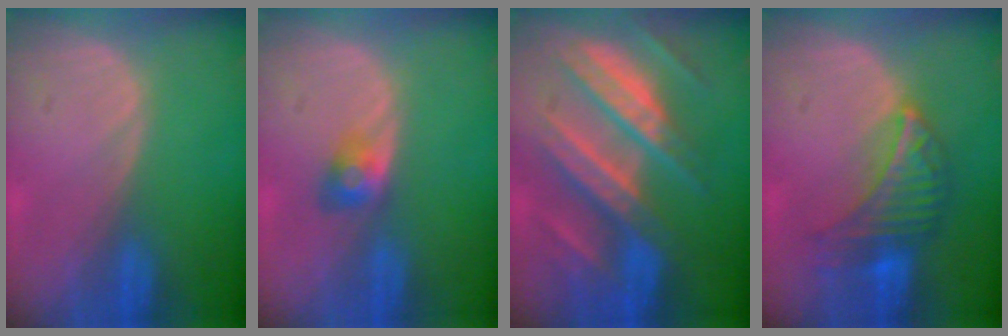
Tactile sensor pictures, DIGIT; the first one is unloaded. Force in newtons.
{"total": 2.8, "press": 2.5, "slide": 1.2}
{"total": 11.4, "press": 11.3, "slide": 1.0}
{"total": 6.9, "press": 6.7, "slide": 1.6}